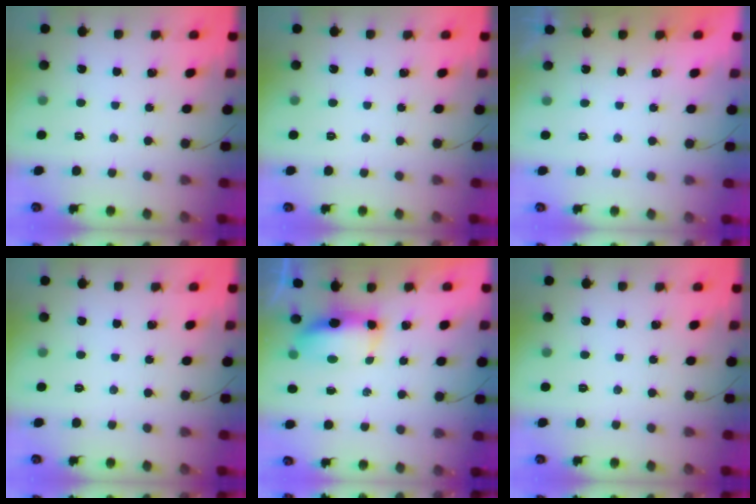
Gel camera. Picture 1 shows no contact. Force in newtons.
{"total": 0.0}
{"total": 0.0}
{"total": 0.0}
{"total": 7.3, "press": 7.3, "slide": 0.6}
{"total": 0.0}